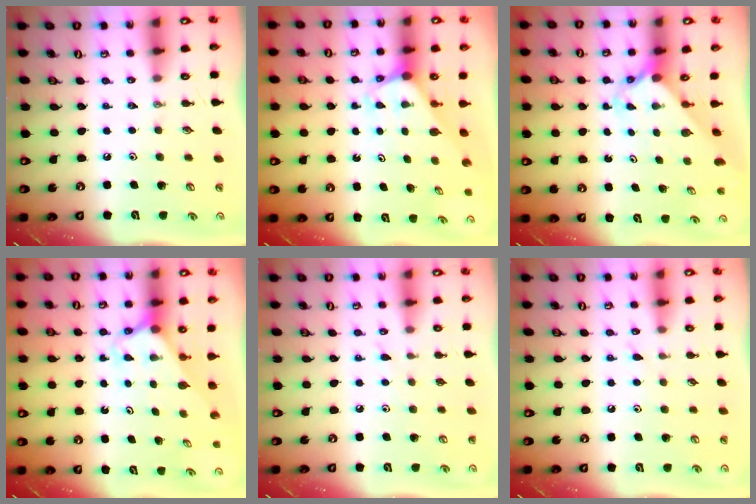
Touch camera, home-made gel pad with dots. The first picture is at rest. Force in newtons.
{"total": 1.9, "press": 1.9, "slide": 0.1}
{"total": 2.0, "press": 2.0, "slide": 0.2}
{"total": 2.4, "press": 2.4, "slide": 0.2}
{"total": 4.9, "press": 4.8, "slide": 0.7}
{"total": 6.3, "press": 6.2, "slide": 0.7}